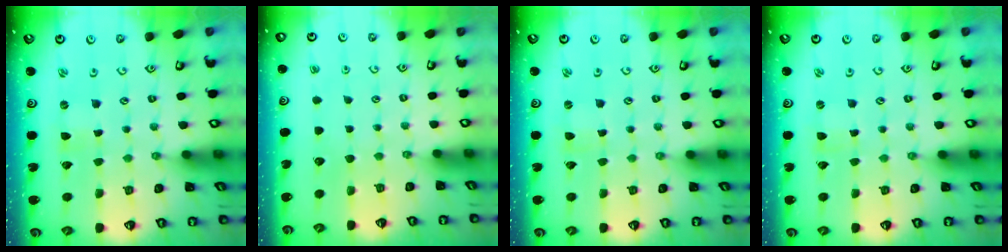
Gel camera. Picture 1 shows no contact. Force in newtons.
{"total": 0.0}
{"total": 0.6, "press": 0.6, "slide": 0.0}
{"total": 0.6, "press": 0.6, "slide": 0.0}